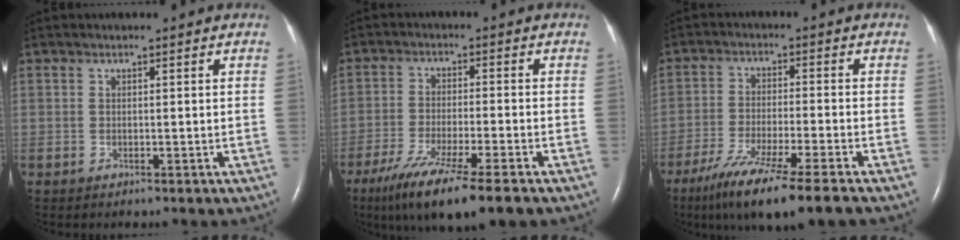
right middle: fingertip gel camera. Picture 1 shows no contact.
{"total": 11.6, "force": [-7.8, 0.1, 8.6], "torque": [-0.152, -0.034, -0.127]}
{"total": 11.8, "force": [-8.4, -0.8, 8.3], "torque": [-0.146, -0.039, -0.140]}